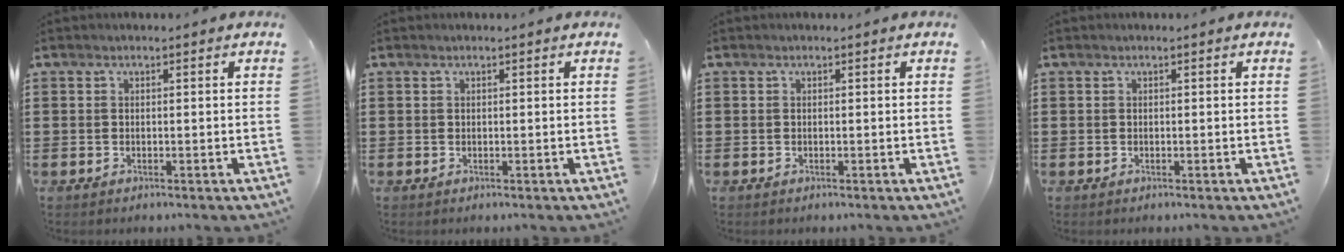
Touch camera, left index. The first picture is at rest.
{"total": 0.0}
{"total": 0.0}
{"total": 0.0}